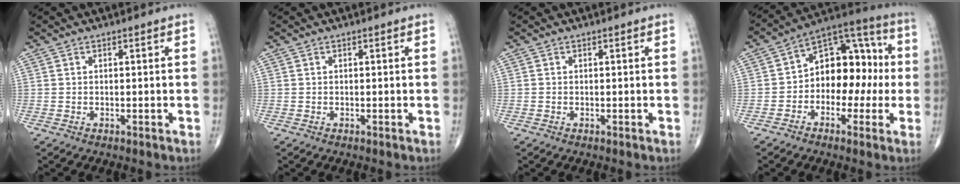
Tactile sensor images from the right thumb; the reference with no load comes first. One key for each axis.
{"total": 0.0}
{"total": 0.0}
{"total": 14.3, "fx": -1.0, "fy": 9.6, "fz": 10.6, "tx": -0.110, "ty": 0.055, "tz": -0.028}